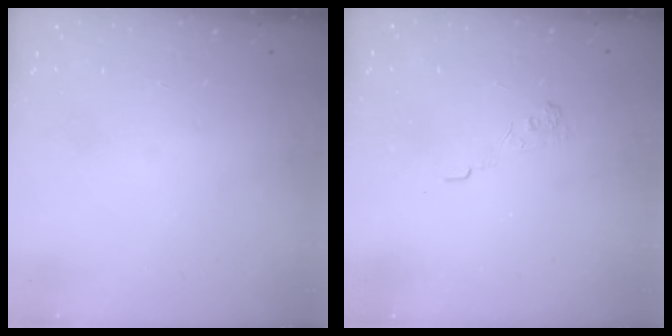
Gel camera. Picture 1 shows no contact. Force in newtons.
{"total": 3.7, "press": 3.4, "slide": 1.4}